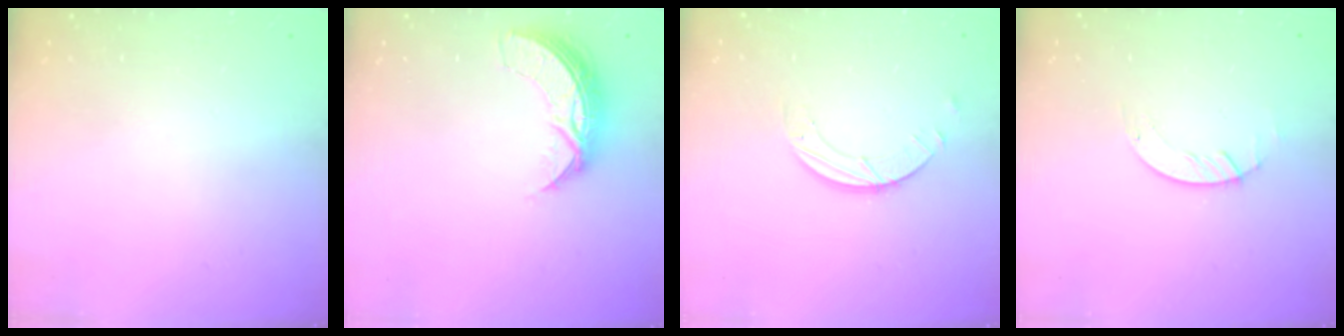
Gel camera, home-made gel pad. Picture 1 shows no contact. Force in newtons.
{"total": 8.9, "press": 8.9, "slide": 0.4}
{"total": 3.9, "press": 3.9, "slide": 0.4}
{"total": 1.4, "press": 1.4, "slide": 0.2}